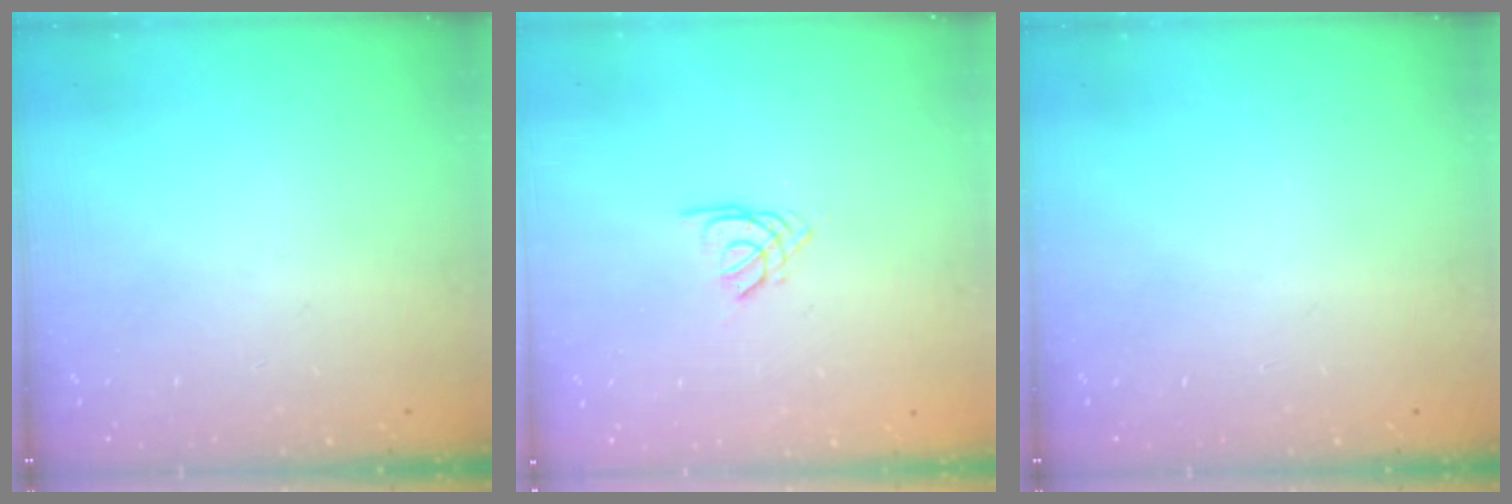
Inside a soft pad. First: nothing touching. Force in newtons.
{"total": 2.5, "press": 2.4, "slide": 0.5}
{"total": 0.0}